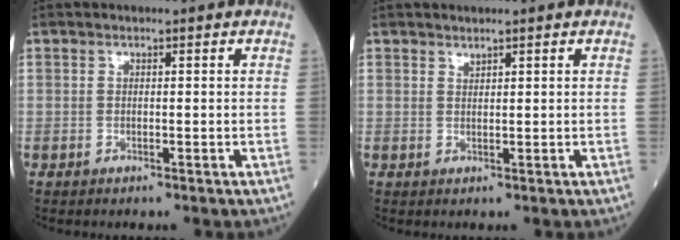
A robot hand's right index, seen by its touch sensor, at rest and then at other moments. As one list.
[{"total": 0.7, "force": [0.7, 0.1, 0.2], "torque": [-0.006, -0.004, 0.014]}]